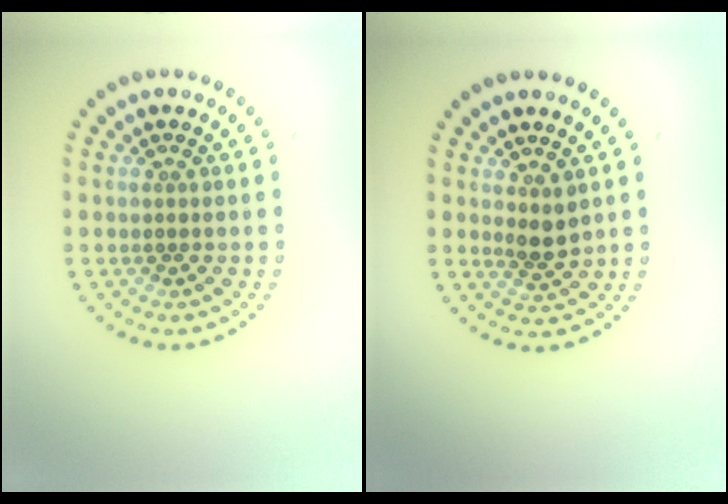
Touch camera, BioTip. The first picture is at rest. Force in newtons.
{"total": 1.7, "press": 1.4, "slide": 0.9}